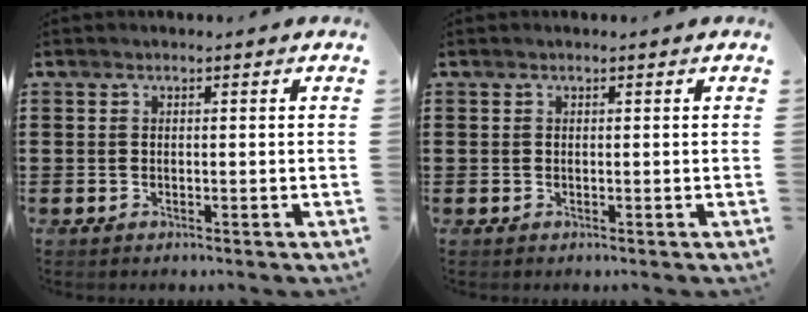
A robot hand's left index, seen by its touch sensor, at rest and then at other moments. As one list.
[{"total": 0.0}]